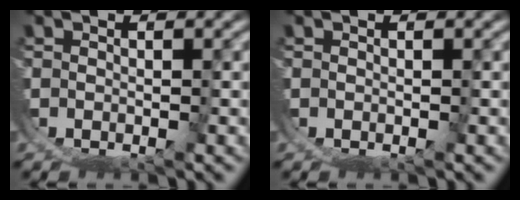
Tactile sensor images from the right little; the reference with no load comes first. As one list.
[{"total": 0.0}]